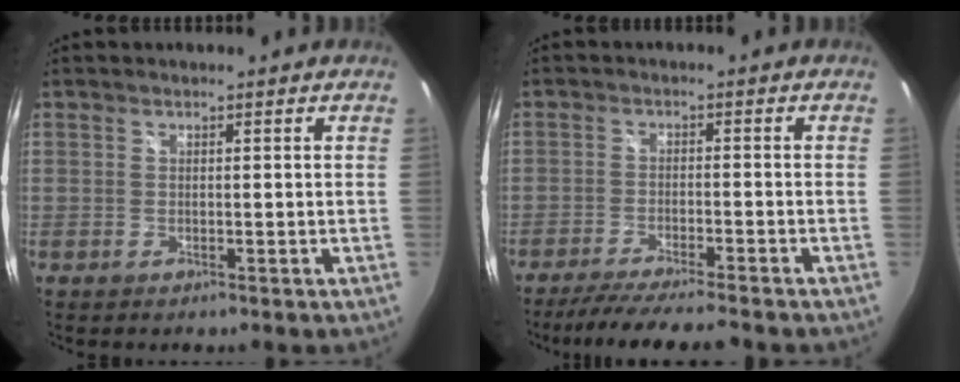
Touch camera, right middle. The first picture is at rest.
{"total": 10.4, "force": [-9.2, 0.2, 4.7], "torque": [-0.106, -0.020, -0.150]}